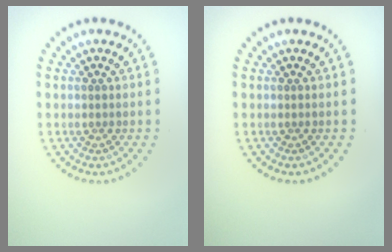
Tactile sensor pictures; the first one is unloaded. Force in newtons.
{"total": 0.0}